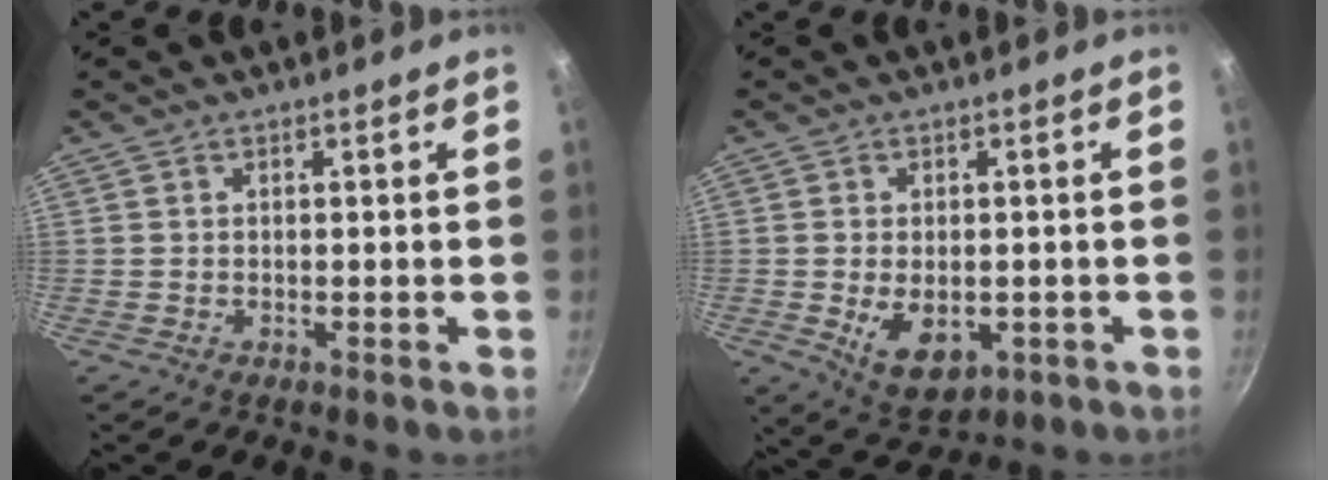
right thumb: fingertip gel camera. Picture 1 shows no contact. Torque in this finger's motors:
{"motor_torque": [-0.30, 0.55, 0.93, -0.15, 0.21]}